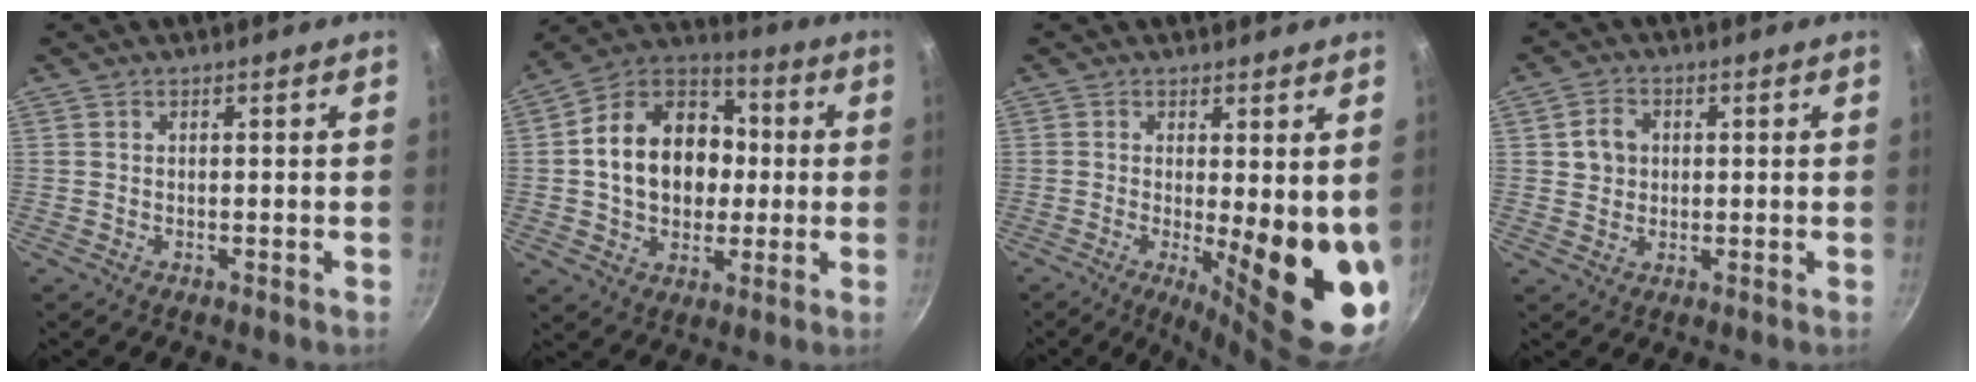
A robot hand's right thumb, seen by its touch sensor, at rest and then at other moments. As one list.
[{"total": 18.5, "force": [0.5, 14.4, 11.6], "torque": [-0.164, 0.033, -0.004]}, {"total": 14.7, "force": [-1.1, 4.1, 14.0], "torque": [-0.158, -0.035, -0.004]}, {"total": 4.6, "force": [0.7, 4.0, 2.1], "torque": [-0.017, 0.007, 0.009]}]